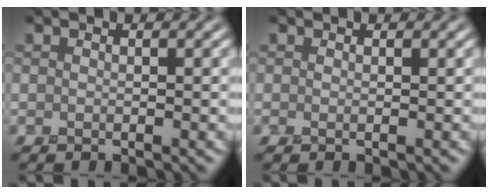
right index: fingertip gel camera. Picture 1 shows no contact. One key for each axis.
{"total": 0.0}